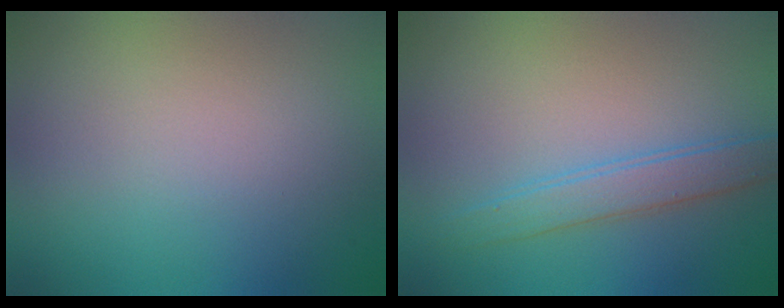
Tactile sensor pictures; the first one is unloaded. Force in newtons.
{"total": 2.5, "press": 2.5, "slide": 0.1}